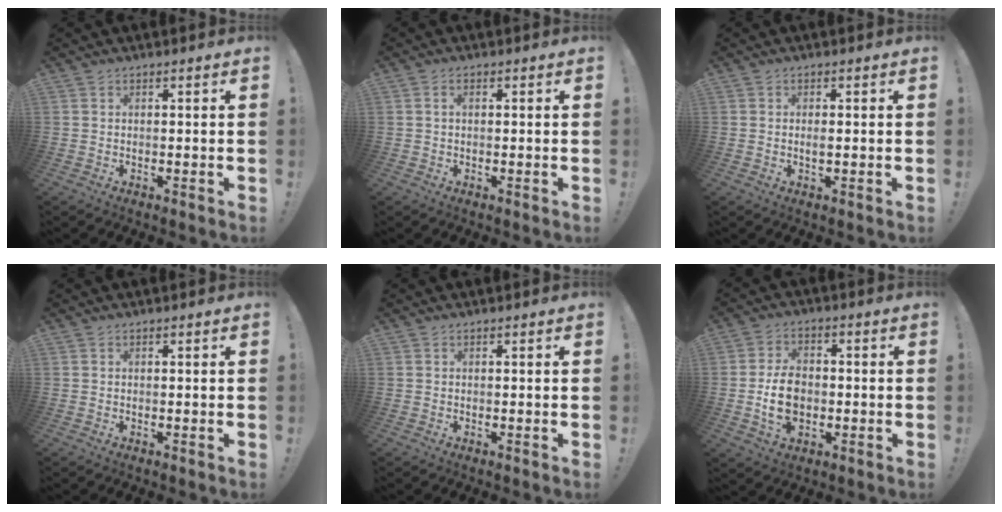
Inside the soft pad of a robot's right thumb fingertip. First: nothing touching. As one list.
[{"total": 1.5, "force": [0.2, 0.8, 1.3], "torque": [-0.035, 0.007, 0.005]}, {"total": 1.2, "force": [-0.2, 0.3, 1.2], "torque": [-0.015, -0.002, -0.005]}, {"total": 0.0}, {"total": 0.0}, {"total": 10.6, "force": [-1.7, 7.6, 7.3], "torque": [-0.125, 0.003, -0.028]}]